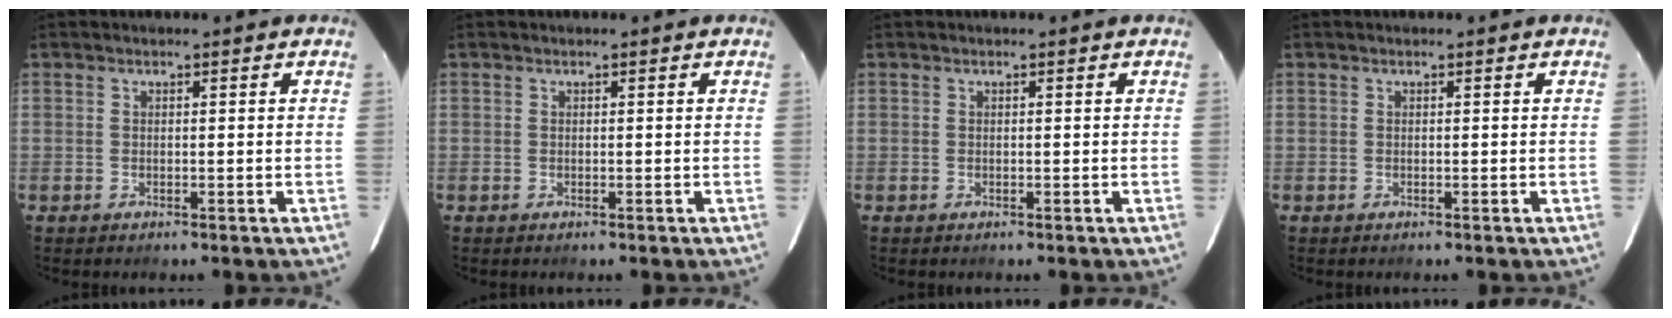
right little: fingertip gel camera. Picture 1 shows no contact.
{"total": 0.0}
{"total": 0.0}
{"total": 0.0}